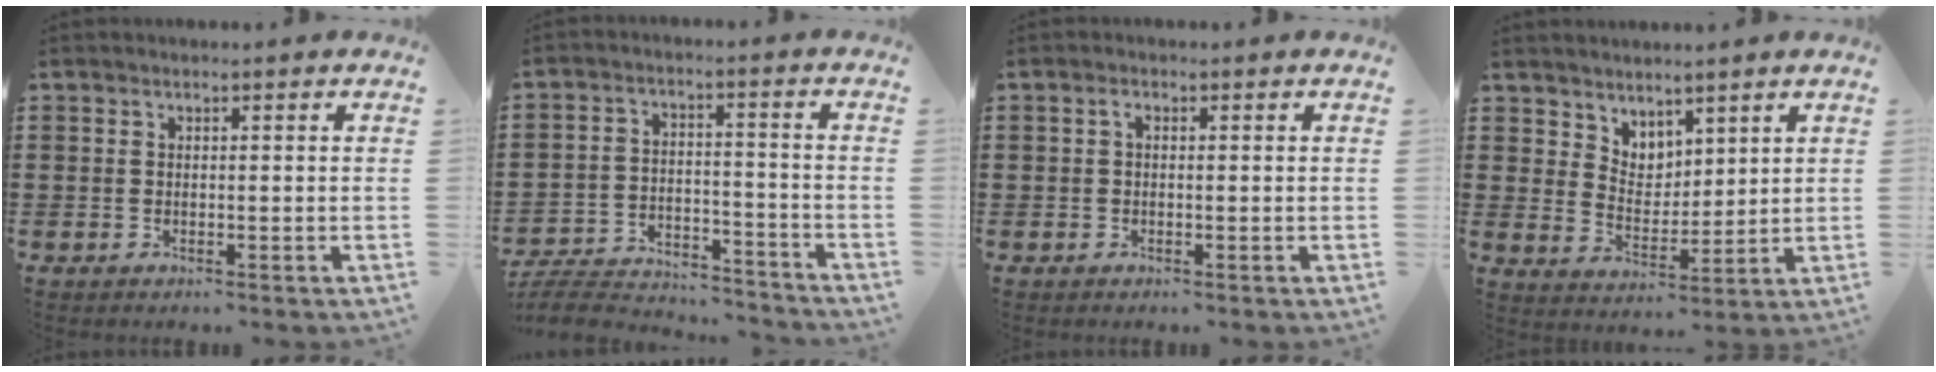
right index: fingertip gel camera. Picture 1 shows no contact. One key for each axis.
{"total": 5.6, "fx": -5.4, "fy": 0.8, "fz": 1.3, "tx": -0.038, "ty": 0.000, "tz": -0.111}
{"total": 0.9, "fx": -0.2, "fy": 0.4, "fz": 0.8, "tx": -0.016, "ty": 0.001, "tz": -0.004}
{"total": 4.5, "fx": 3.8, "fy": 2.5, "fz": -0.2, "tx": -0.016, "ty": -0.010, "tz": 0.072}